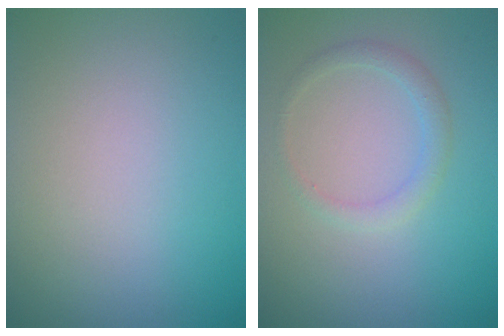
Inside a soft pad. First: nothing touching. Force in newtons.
{"total": 1.5, "press": 1.5, "slide": 0.1}